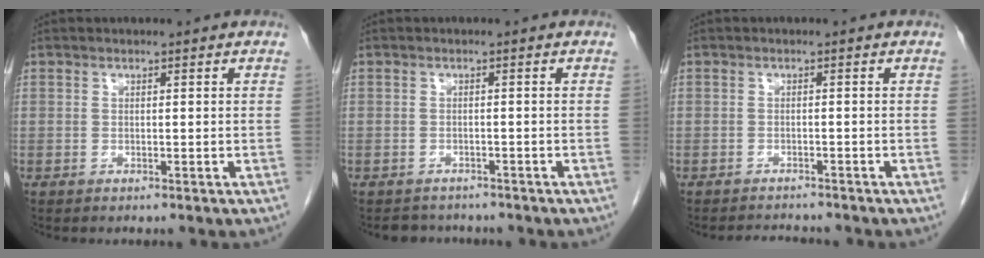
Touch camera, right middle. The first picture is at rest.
{"total": 3.0, "force": [-2.7, 1.3, -0.1], "torque": [0.000, -0.001, -0.039]}
{"total": 2.8, "force": [-2.8, 0.3, 0.2], "torque": [-0.001, -0.009, -0.041]}